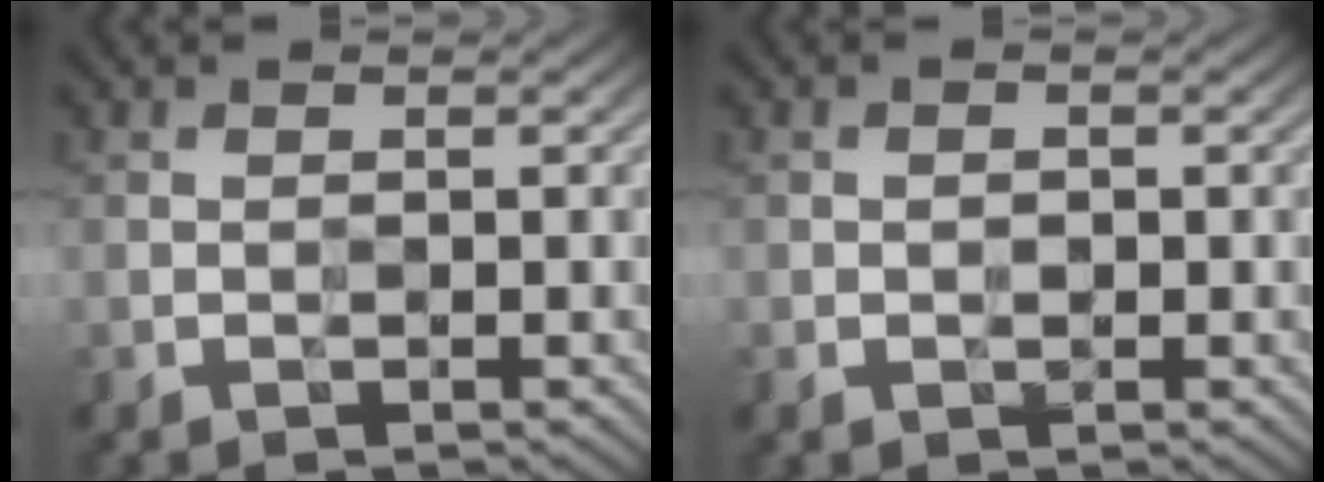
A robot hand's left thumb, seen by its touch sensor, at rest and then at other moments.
{"total": 1.1, "force": [-0.2, 0.8, 0.7], "torque": [-0.012, -0.002, -0.006]}